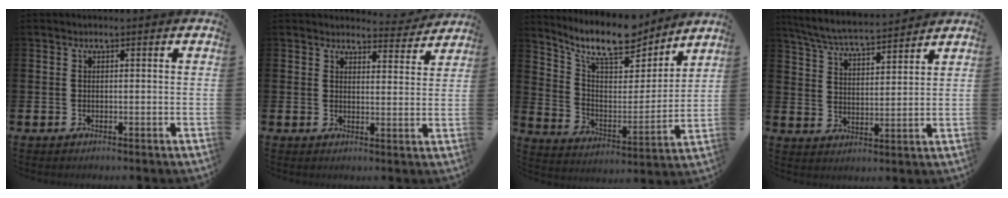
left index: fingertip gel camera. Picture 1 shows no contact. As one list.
[{"total": 3.8, "force": [3.7, 0.6, 0.2], "torque": [0.003, -0.029, 0.063]}, {"total": 11.8, "force": [10.2, 3.2, 4.8], "torque": [-0.114, -0.063, 0.180]}, {"total": 6.2, "force": [6.0, 0.4, 1.6], "torque": [-0.058, -0.035, 0.105]}]